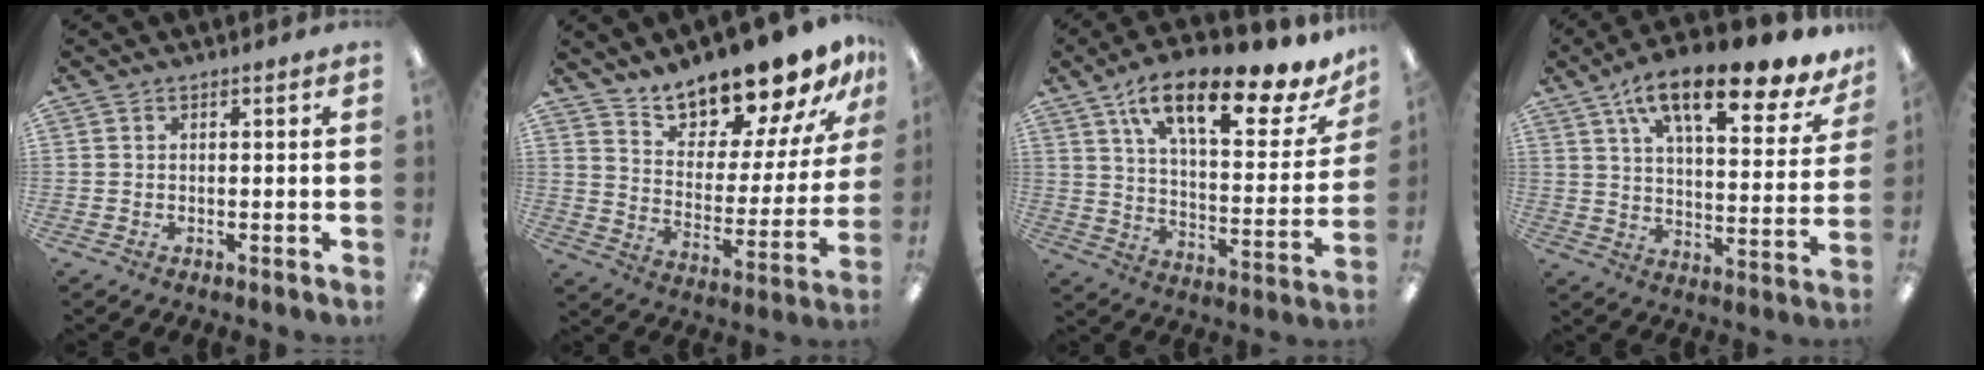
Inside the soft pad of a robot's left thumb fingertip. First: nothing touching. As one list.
[{"total": 17.4, "force": [15.8, 4.8, 5.5], "torque": [-0.096, -0.125, 0.276]}, {"total": 20.6, "force": [13.4, 6.7, 14.2], "torque": [-0.216, -0.081, 0.216]}, {"total": 17.2, "force": [11.8, 5.5, 11.3], "torque": [-0.181, -0.067, 0.194]}]